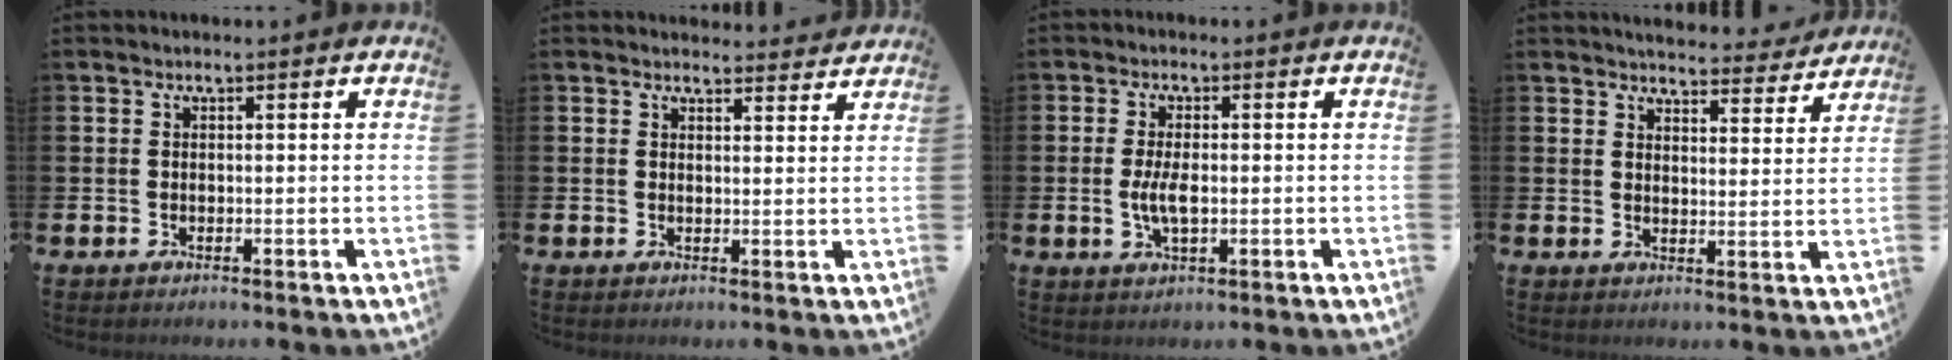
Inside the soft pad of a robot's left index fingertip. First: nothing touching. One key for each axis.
{"total": 2.6, "fx": 2.6, "fy": 0.5, "fz": -0.1, "tx": 0.017, "ty": -0.022, "tz": 0.042}
{"total": 3.8, "fx": -0.2, "fy": 1.5, "fz": 3.5, "tx": -0.066, "ty": -0.001, "tz": -0.008}
{"total": 4.8, "fx": 4.7, "fy": 0.8, "fz": 0.2, "tx": -0.006, "ty": -0.036, "tz": 0.081}